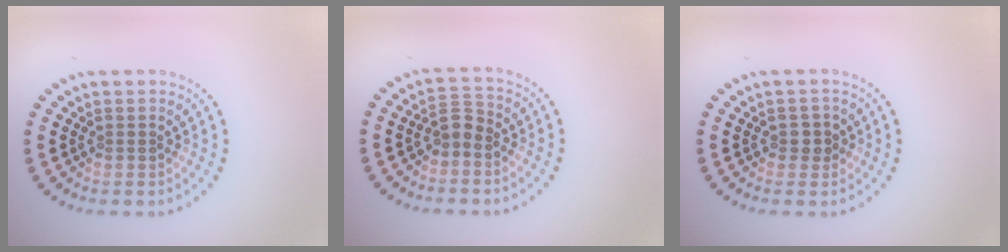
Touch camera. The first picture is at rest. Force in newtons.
{"total": 1.8, "press": 1.5, "slide": 1.0}
{"total": 1.2, "press": 1.2, "slide": 0.3}